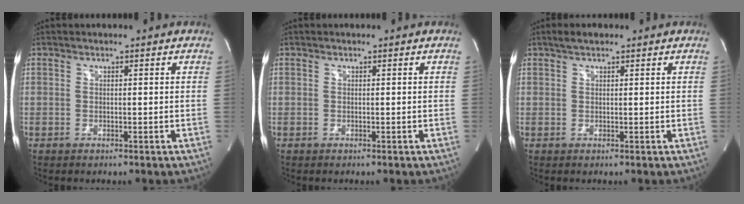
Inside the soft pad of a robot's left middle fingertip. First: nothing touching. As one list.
[{"total": 0.0}, {"total": 2.2, "force": [1.6, 0.7, 1.3], "torque": [-0.027, 0.015, 0.028]}]